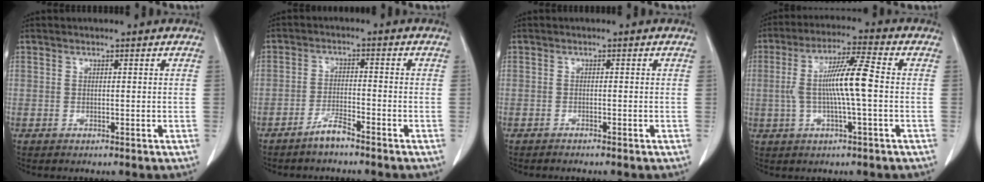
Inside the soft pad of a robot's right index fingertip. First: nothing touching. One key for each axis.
{"total": 3.4, "fx": -2.9, "fy": 0.4, "fz": 1.7, "tx": -0.033, "ty": -0.001, "tz": -0.056}
{"total": 1.6, "fx": -1.4, "fy": -0.1, "fz": 0.8, "tx": -0.012, "ty": 0.001, "tz": -0.016}
{"total": 9.3, "fx": -0.2, "fy": 0.4, "fz": 9.3, "tx": -0.181, "ty": 0.016, "tz": -0.009}